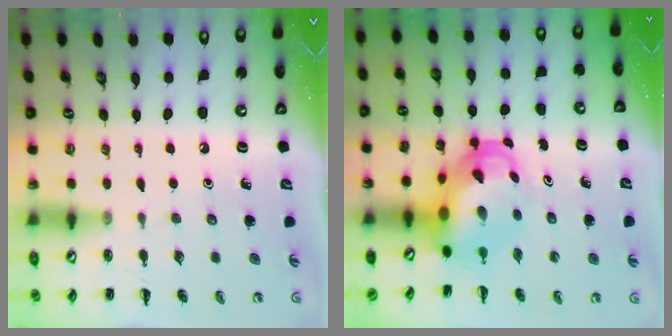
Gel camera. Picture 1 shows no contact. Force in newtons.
{"total": 6.3, "press": 6.2, "slide": 1.0}